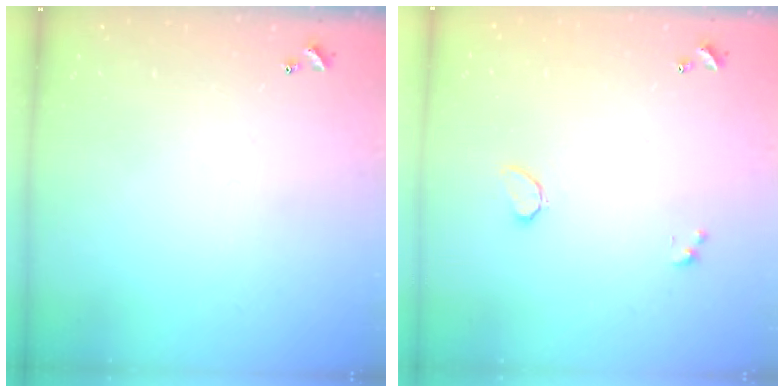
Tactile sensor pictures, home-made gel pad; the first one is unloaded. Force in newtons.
{"total": 0.6, "press": 0.4, "slide": 0.5}